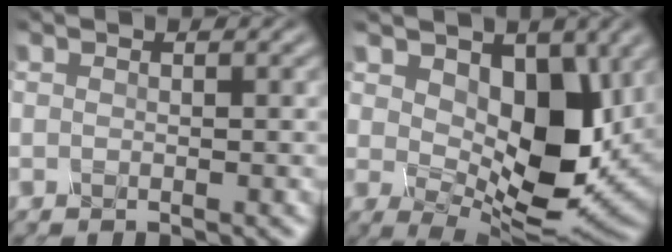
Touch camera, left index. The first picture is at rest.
{"total": 9.0, "force": [2.0, 5.2, 7.1], "torque": [-0.118, -0.010, 0.038]}